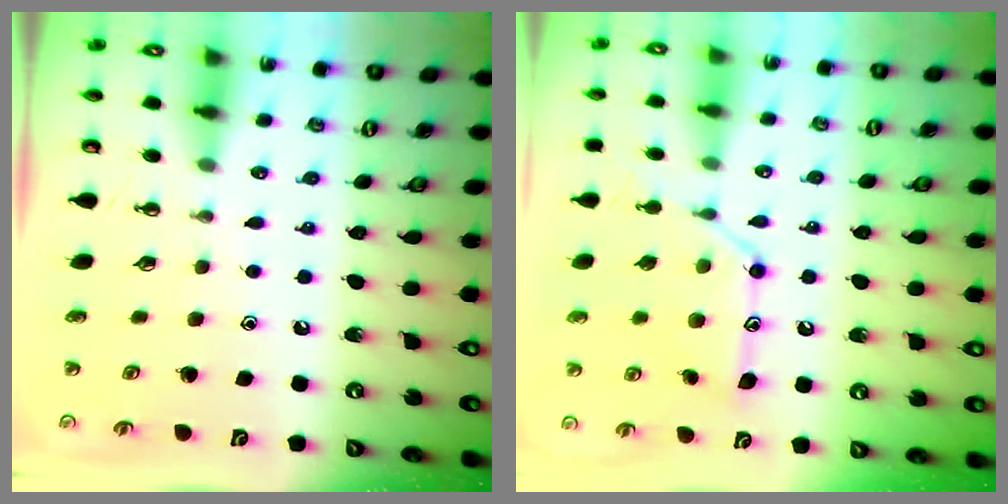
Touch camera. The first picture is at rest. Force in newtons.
{"total": 13.6, "press": 13.6, "slide": 1.1}